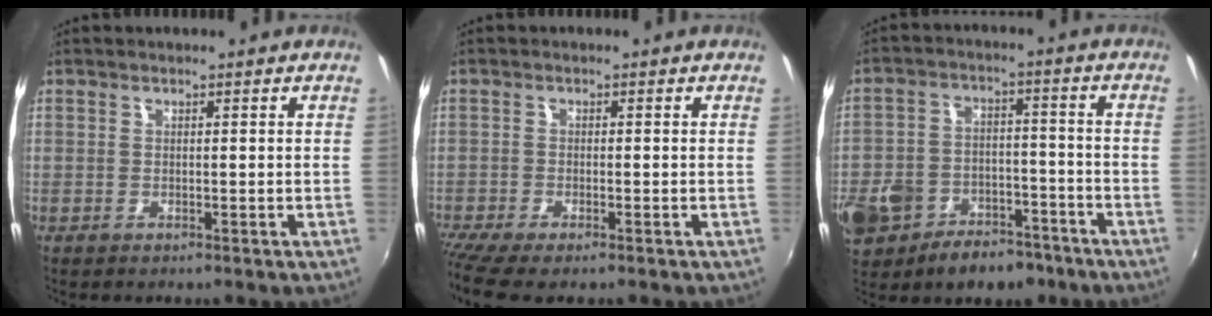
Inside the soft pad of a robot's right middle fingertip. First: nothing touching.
{"total": 4.8, "force": [-3.9, 0.1, 2.8], "torque": [-0.070, -0.028, -0.074]}
{"total": 17.8, "force": [-9.7, 11.9, 8.9], "torque": [-0.229, 0.002, -0.135]}